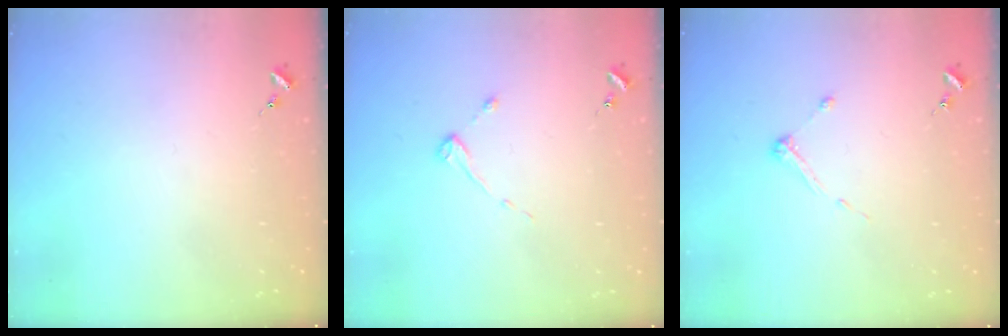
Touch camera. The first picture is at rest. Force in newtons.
{"total": 2.6, "press": 2.6, "slide": 0.4}
{"total": 3.6, "press": 3.6, "slide": 0.4}